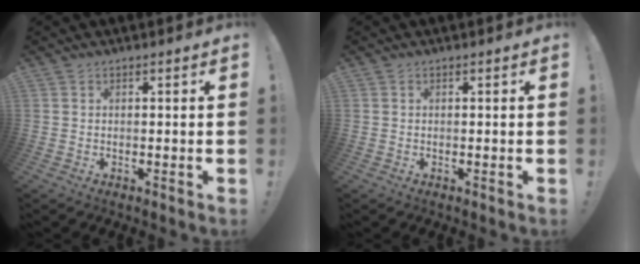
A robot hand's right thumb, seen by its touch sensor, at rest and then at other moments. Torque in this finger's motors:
{"motor_torque": [-0.03, -0.19, 0.24, -0.07, 0.00]}